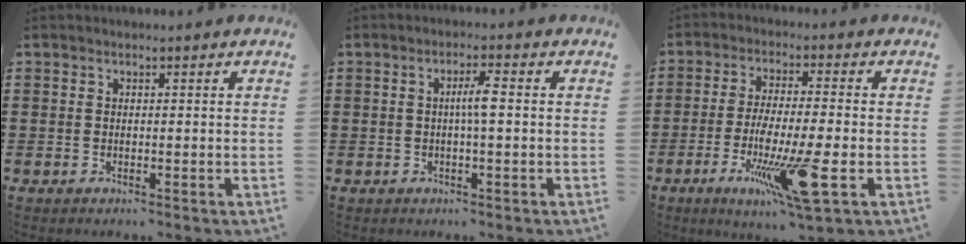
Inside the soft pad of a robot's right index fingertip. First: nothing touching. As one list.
[{"total": 3.2, "force": [0.0, 0.2, 3.2], "torque": [-0.059, -0.001, -0.003]}, {"total": 11.6, "force": [-3.9, 0.9, 10.9], "torque": [-0.217, -0.019, -0.072]}]